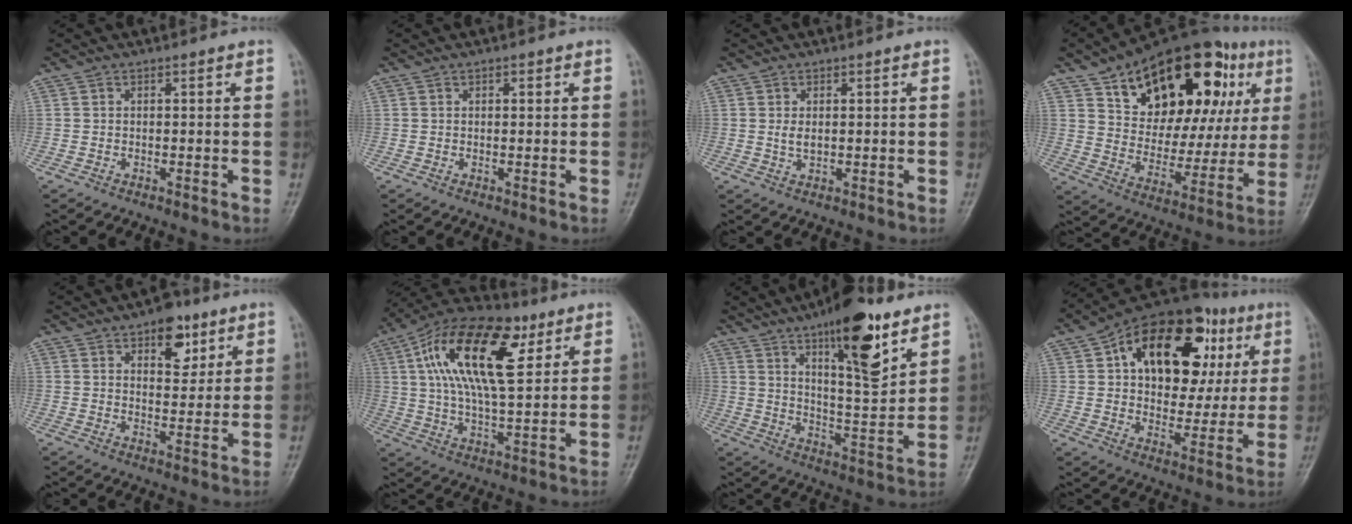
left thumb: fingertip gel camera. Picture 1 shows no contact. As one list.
[{"total": 0.9, "force": [0.4, 0.5, 0.7], "torque": [-0.007, 0.001, 0.005]}, {"total": 2.2, "force": [0.3, 1.2, 1.8], "torque": [-0.035, 0.001, 0.008]}, {"total": 29.8, "force": [13.2, 15.7, 21.7], "torque": [-0.275, -0.001, 0.207]}, {"total": 8.4, "force": [4.6, 4.6, 5.3], "torque": [-0.041, -0.020, 0.062]}, {"total": 21.1, "force": [7.9, 9.5, 17.1], "torque": [-0.292, -0.002, 0.130]}, {"total": 17.4, "force": [10.1, 5.2, 13.1], "torque": [-0.175, -0.057, 0.165]}, {"total": 26.4, "force": [9.1, 15.8, 19.1], "torque": [-0.233, 0.023, 0.139]}]